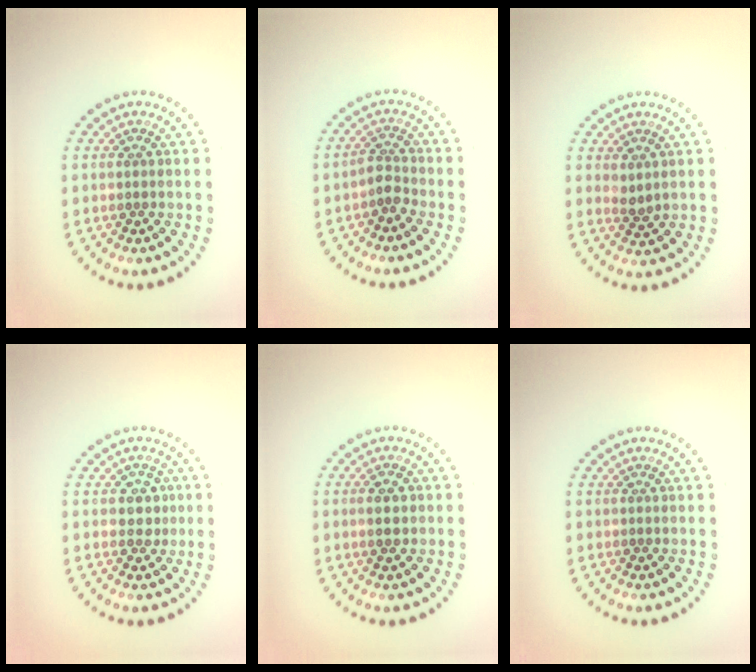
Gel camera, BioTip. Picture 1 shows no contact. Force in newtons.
{"total": 1.9, "press": 1.4, "slide": 1.3}
{"total": 1.1, "press": 0.9, "slide": 0.6}
{"total": 1.9, "press": 1.6, "slide": 1.1}
{"total": 1.7, "press": 1.7, "slide": 0.3}
{"total": 0.0}